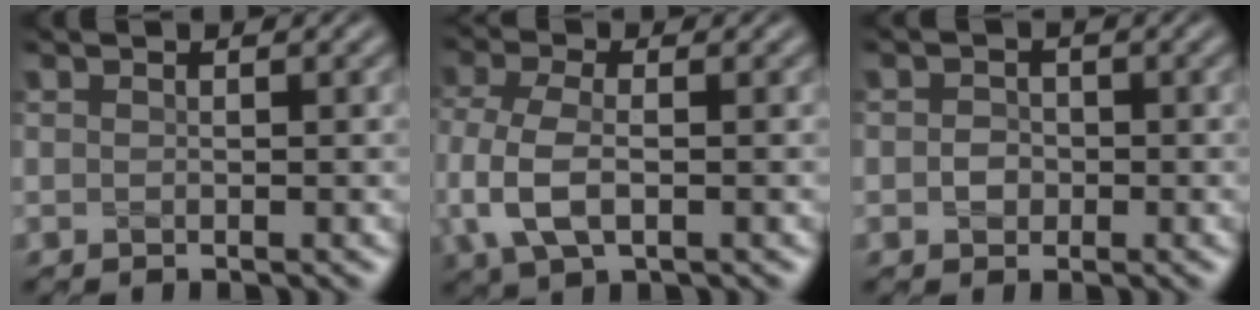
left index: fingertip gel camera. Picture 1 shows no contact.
{"total": 5.2, "force": [-1.1, 2.9, 4.1], "torque": [-0.102, 0.000, -0.027]}
{"total": 1.5, "force": [-0.2, 1.3, 0.6], "torque": [0.002, 0.000, -0.013]}